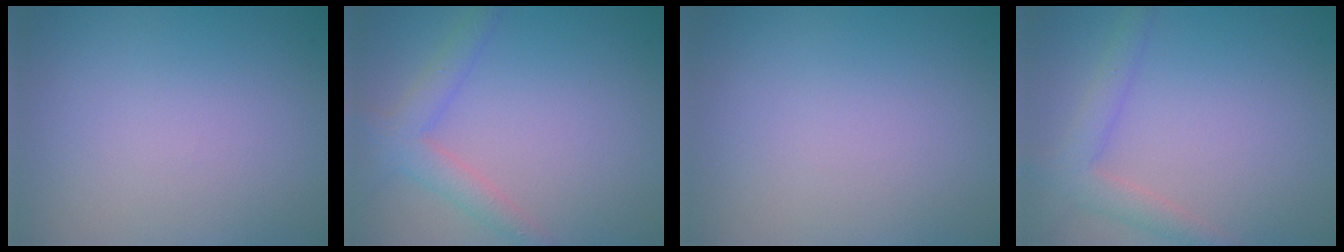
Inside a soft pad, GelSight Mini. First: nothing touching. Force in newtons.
{"total": 3.0, "press": 3.0, "slide": 0.2}
{"total": 0.0}
{"total": 2.9, "press": 2.9, "slide": 0.2}